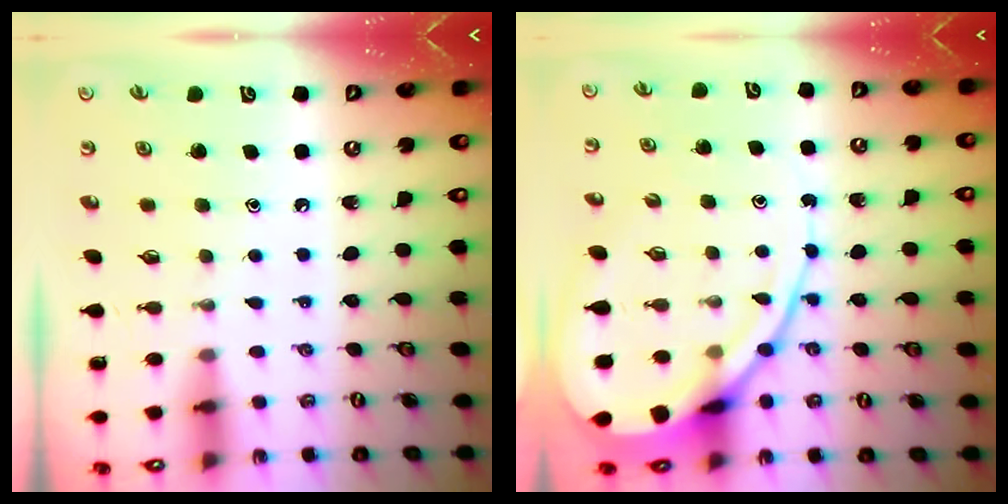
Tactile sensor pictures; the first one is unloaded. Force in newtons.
{"total": 12.7, "press": 12.6, "slide": 1.2}